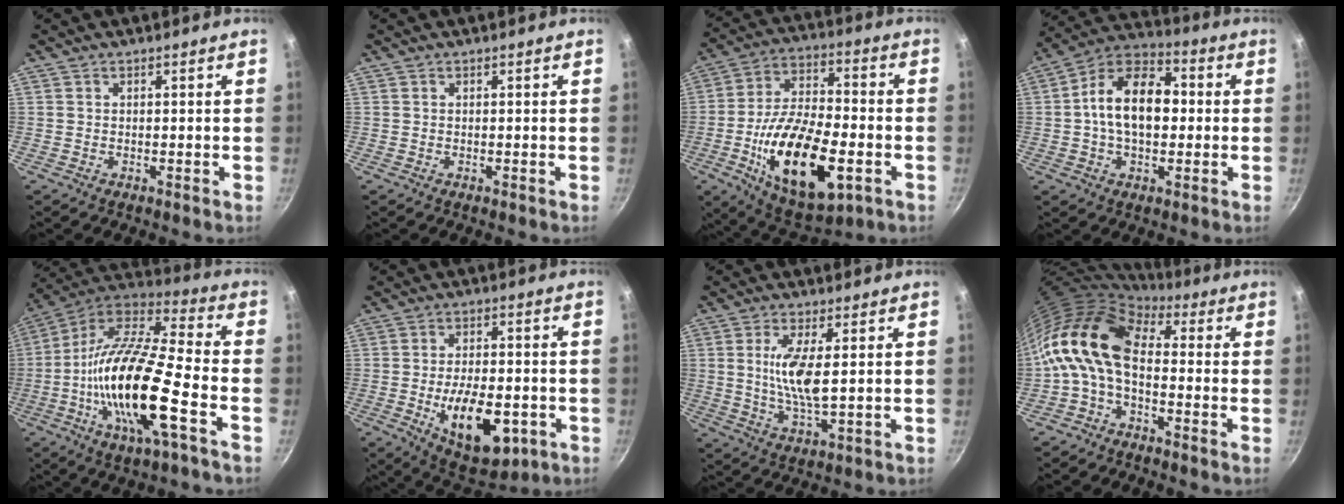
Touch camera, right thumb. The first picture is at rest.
{"total": 0.0}
{"total": 23.0, "force": [-6.8, 10.8, 19.1], "torque": [-0.317, 0.022, -0.109]}
{"total": 14.6, "force": [0.5, 9.3, 11.2], "torque": [-0.153, 0.034, -0.013]}
{"total": 22.6, "force": [-6.7, 5.7, 20.9], "torque": [-0.381, 0.029, -0.143]}
{"total": 15.4, "force": [-4.3, 7.8, 12.6], "torque": [-0.170, 0.005, -0.052]}
{"total": 8.1, "force": [1.3, 2.2, 7.7], "torque": [-0.156, -0.009, 0.029]}
{"total": 12.8, "force": [-1.2, 7.7, 10.2], "torque": [-0.180, 0.031, -0.042]}